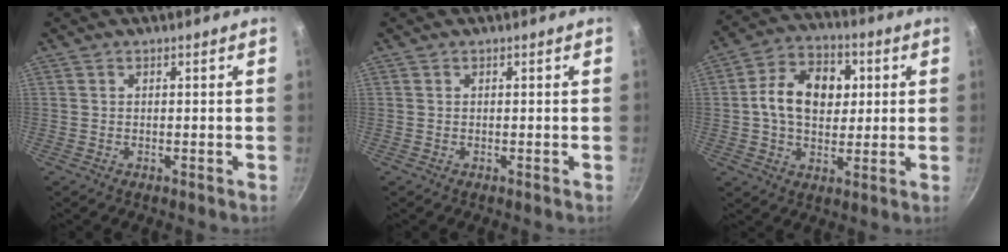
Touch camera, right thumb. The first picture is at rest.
{"total": 0.0}
{"total": 13.8, "force": [1.9, 9.6, 9.7], "torque": [-0.134, 0.012, 0.024]}